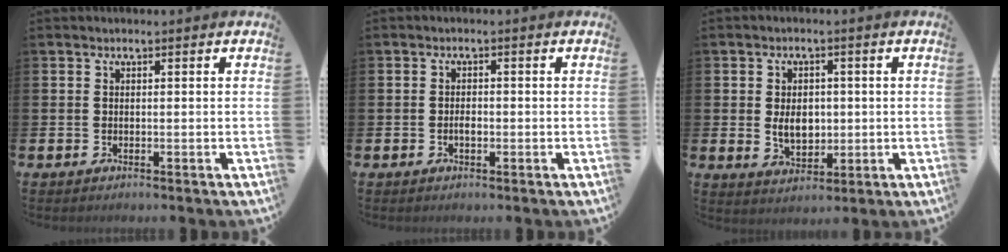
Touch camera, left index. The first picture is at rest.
{"total": 1.4, "force": [-0.3, 0.7, 1.2], "torque": [-0.014, -0.001, -0.009]}
{"total": 4.4, "force": [0.0, 3.2, 3.0], "torque": [-0.048, 0.006, -0.006]}